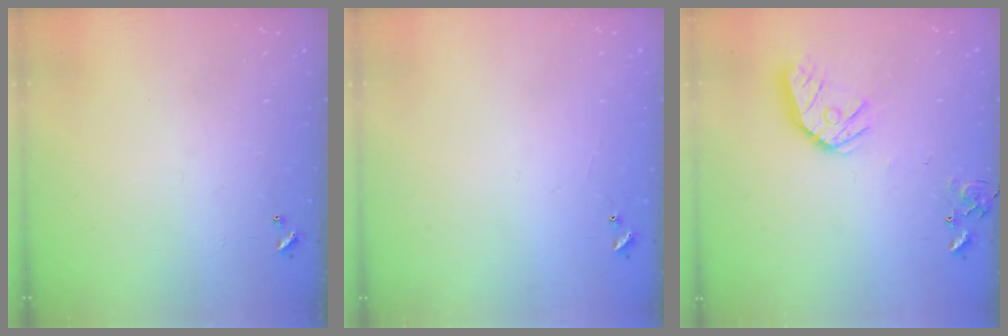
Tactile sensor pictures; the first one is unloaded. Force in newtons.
{"total": 4.7, "press": 4.7, "slide": 0.4}
{"total": 14.4, "press": 14.3, "slide": 1.9}